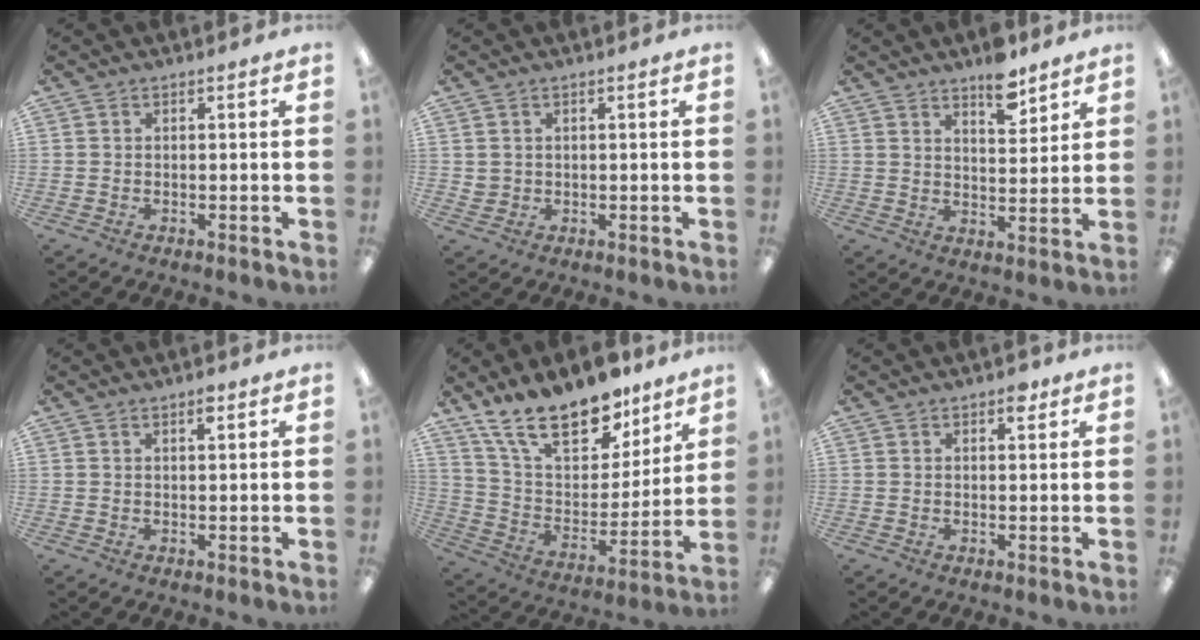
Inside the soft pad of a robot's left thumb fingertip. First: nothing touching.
{"total": 1.9, "force": [0.8, 1.7, 0.0], "torque": [-0.003, 0.003, 0.015]}
{"total": 7.7, "force": [6.0, 2.9, 3.8], "torque": [-0.042, -0.040, 0.101]}
{"total": 2.3, "force": [1.7, 0.7, 1.4], "torque": [-0.014, -0.005, 0.026]}
{"total": 21.0, "force": [15.4, 9.5, 10.8], "torque": [-0.196, -0.091, 0.275]}
{"total": 2.9, "force": [1.9, 1.5, 1.5], "torque": [-0.009, -0.006, 0.028]}